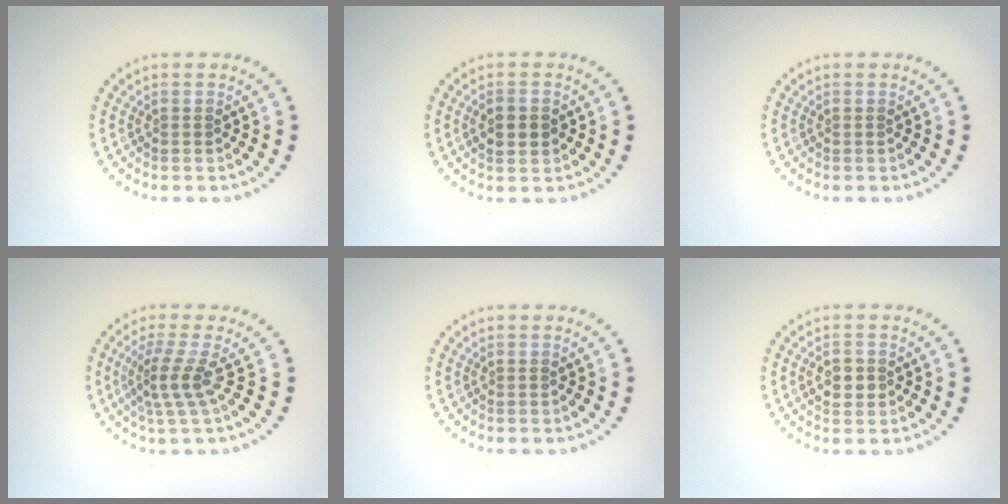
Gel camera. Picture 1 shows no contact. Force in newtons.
{"total": 2.1, "press": 2.1, "slide": 0.1}
{"total": 0.0}
{"total": 2.8, "press": 1.9, "slide": 2.1}
{"total": 0.0}
{"total": 2.4, "press": 2.4, "slide": 0.0}